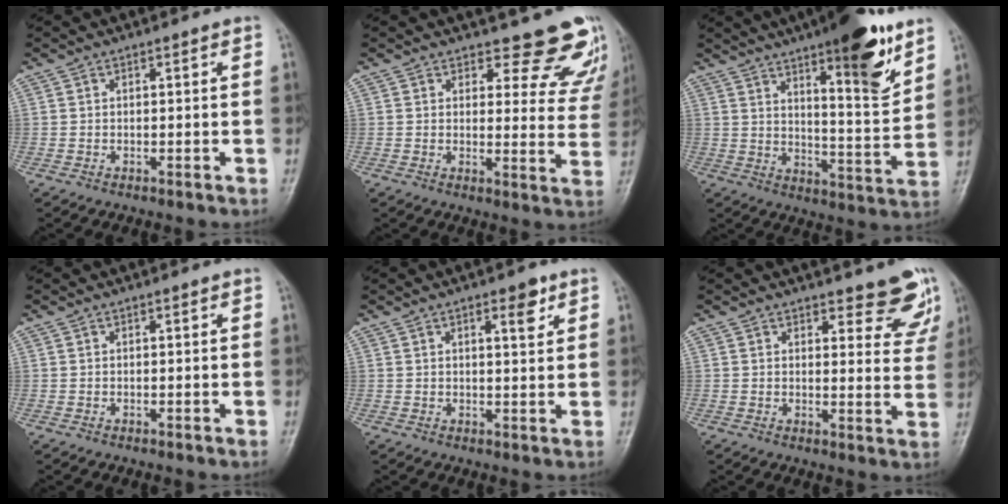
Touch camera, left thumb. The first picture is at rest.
{"total": 11.4, "force": [10.4, 4.2, 2.0], "torque": [0.027, -0.086, 0.098]}
{"total": 16.8, "force": [10.3, 3.8, 12.7], "torque": [-0.158, -0.064, 0.157]}
{"total": 0.0}
{"total": 3.9, "force": [2.1, 1.3, 3.0], "torque": [-0.032, -0.010, 0.030]}
{"total": 7.0, "force": [5.6, 2.7, 3.3], "torque": [-0.001, -0.039, 0.059]}